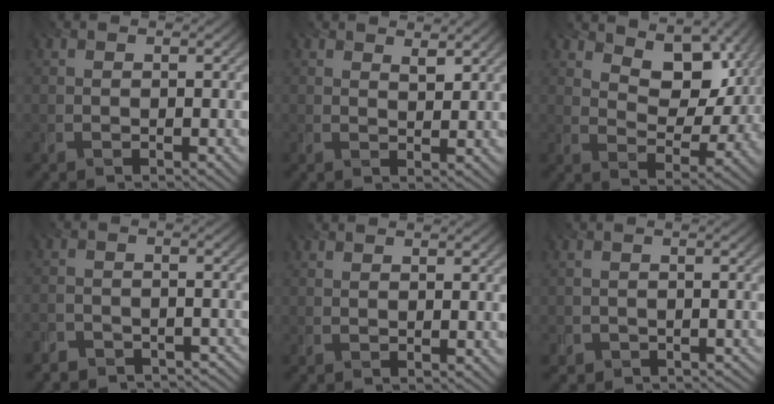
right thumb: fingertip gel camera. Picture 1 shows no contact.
{"total": 1.8, "force": [1.5, 0.5, 0.8], "torque": [-0.015, -0.004, 0.030]}
{"total": 9.1, "force": [5.0, 4.9, 5.8], "torque": [-0.094, -0.005, 0.085]}
{"total": 5.9, "force": [-5.3, 2.4, 1.2], "torque": [-0.019, -0.005, -0.091]}
{"total": 0.0}
{"total": 2.8, "force": [-2.0, 1.9, -0.2], "torque": [0.017, 0.006, -0.031]}